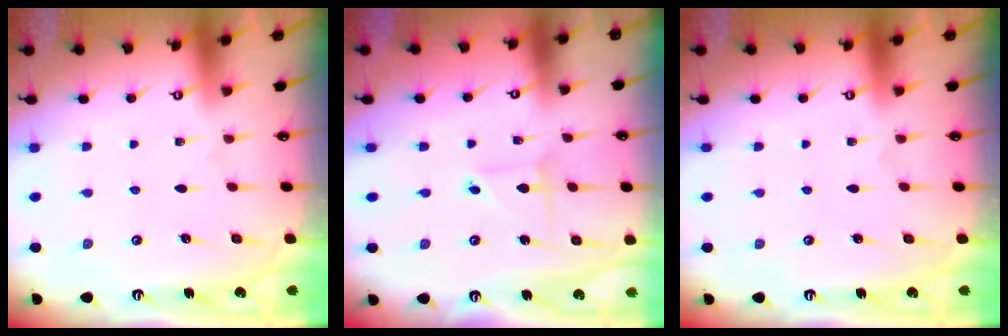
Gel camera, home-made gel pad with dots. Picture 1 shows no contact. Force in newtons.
{"total": 2.8, "press": 2.8, "slide": 0.3}
{"total": 0.0}